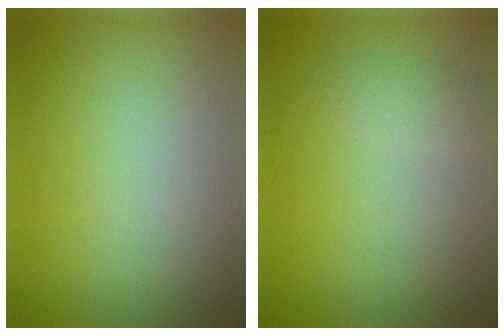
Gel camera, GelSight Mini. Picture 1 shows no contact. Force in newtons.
{"total": 1.3, "press": 1.3, "slide": 0.1}